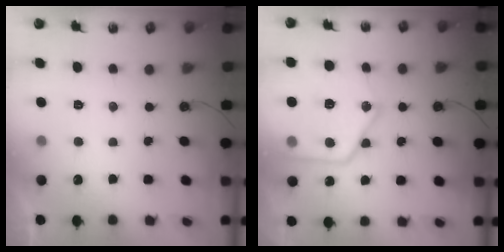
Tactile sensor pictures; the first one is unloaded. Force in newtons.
{"total": 23.8, "press": 23.7, "slide": 2.5}